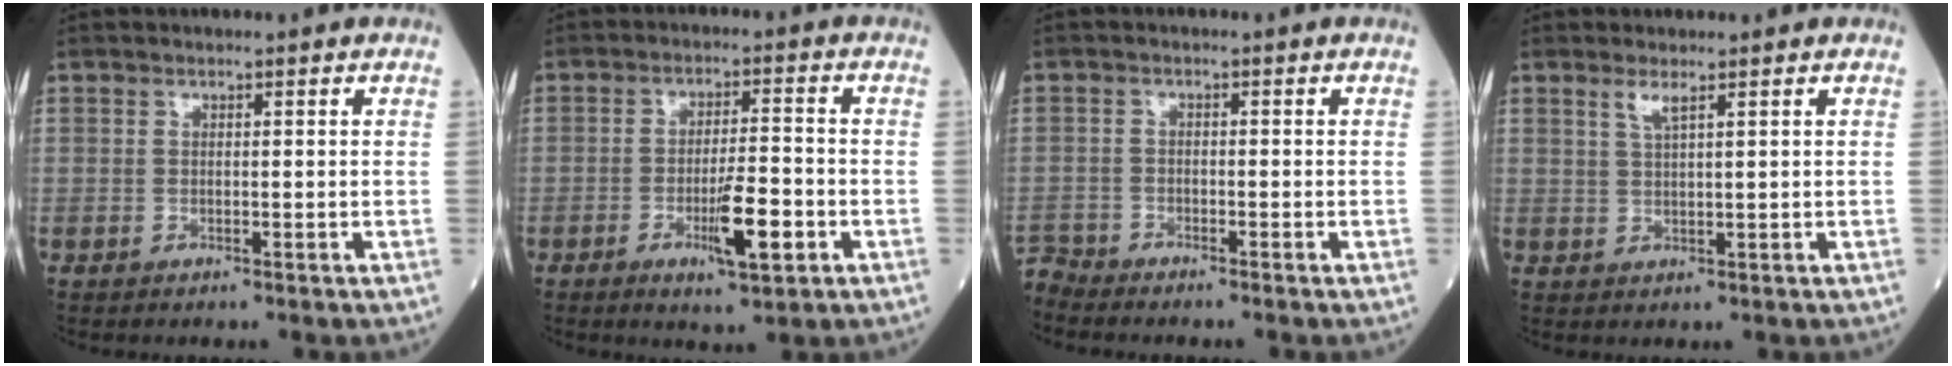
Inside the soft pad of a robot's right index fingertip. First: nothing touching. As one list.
[{"total": 7.3, "force": [-2.8, 1.1, 6.7], "torque": [-0.114, -0.006, -0.040]}, {"total": 3.2, "force": [-3.0, -0.4, -0.9], "torque": [0.019, -0.015, -0.057]}, {"total": 2.0, "force": [1.3, -0.1, 1.5], "torque": [-0.036, -0.002, 0.029]}]